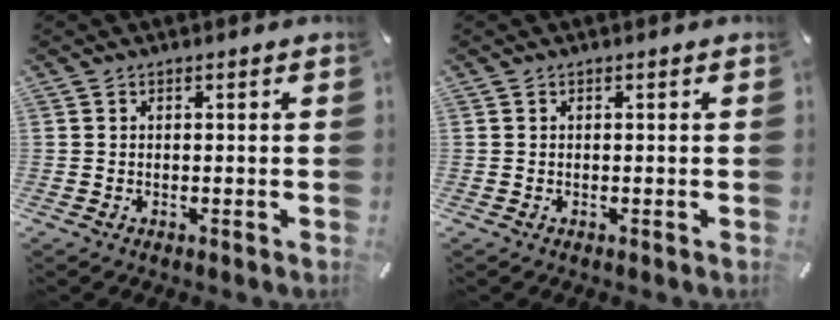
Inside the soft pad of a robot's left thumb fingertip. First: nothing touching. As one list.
[{"total": 0.0}]